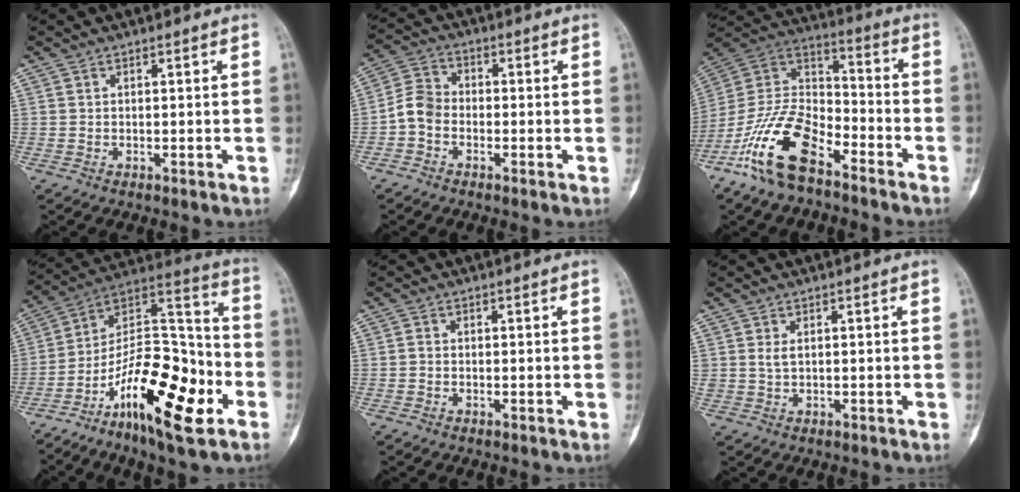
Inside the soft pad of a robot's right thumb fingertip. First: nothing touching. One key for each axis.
{"total": 5.1, "fx": -1.7, "fy": 3.8, "fz": 3.0, "tx": -0.051, "ty": 0.019, "tz": -0.046}
{"total": 18.0, "fx": -11.1, "fy": 8.2, "fz": 11.5, "tx": -0.220, "ty": 0.068, "tz": -0.212}
{"total": 23.4, "fx": -10.2, "fy": 8.6, "fz": 19.2, "tx": -0.306, "ty": 0.065, "tz": -0.170}
{"total": 0.7, "fx": -0.2, "fy": 0.4, "fz": 0.5, "tx": -0.008, "ty": -0.003, "tz": -0.007}
{"total": 1.4, "fx": 0.3, "fy": 0.7, "fz": 1.2, "tx": -0.025, "ty": 0.001, "tz": 0.011}